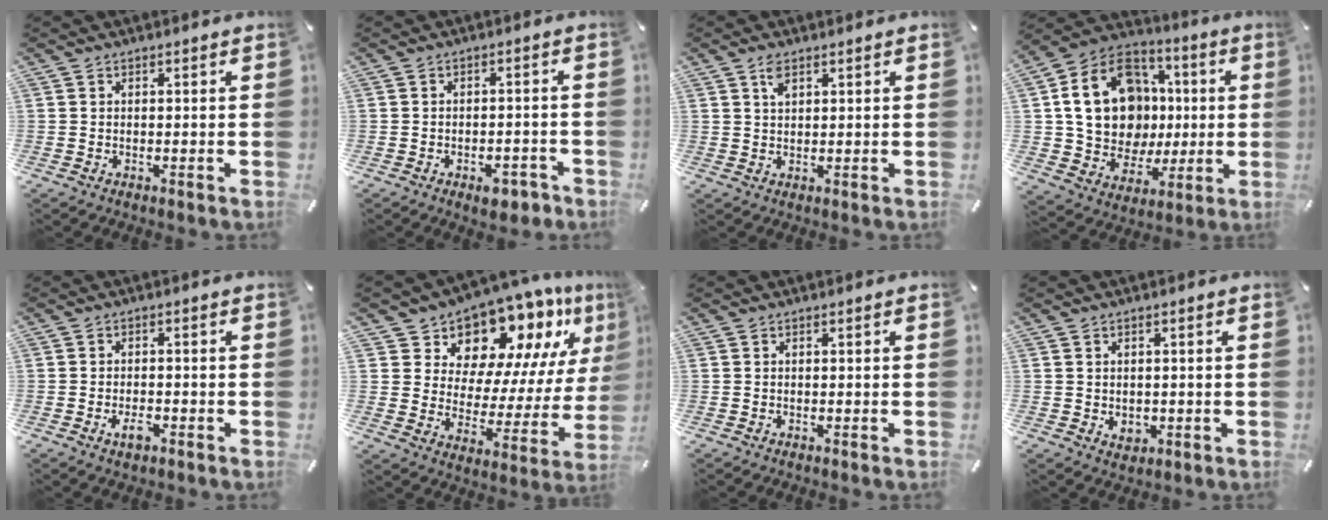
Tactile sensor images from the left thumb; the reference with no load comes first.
{"total": 5.1, "force": [-3.2, 2.6, 3.0], "torque": [-0.040, 0.023, -0.054]}
{"total": 2.6, "force": [1.5, 1.2, 1.7], "torque": [-0.030, -0.002, 0.025]}
{"total": 21.3, "force": [2.0, 17.6, 11.8], "torque": [-0.212, 0.005, 0.047]}
{"total": 3.2, "force": [-1.6, 1.6, 2.3], "torque": [-0.052, 0.002, -0.031]}
{"total": 13.7, "force": [12.0, 6.3, 2.3], "torque": [-0.037, -0.130, 0.202]}
{"total": 0.0}
{"total": 2.6, "force": [-0.1, 2.5, 0.9], "torque": [-0.008, -0.001, -0.002]}